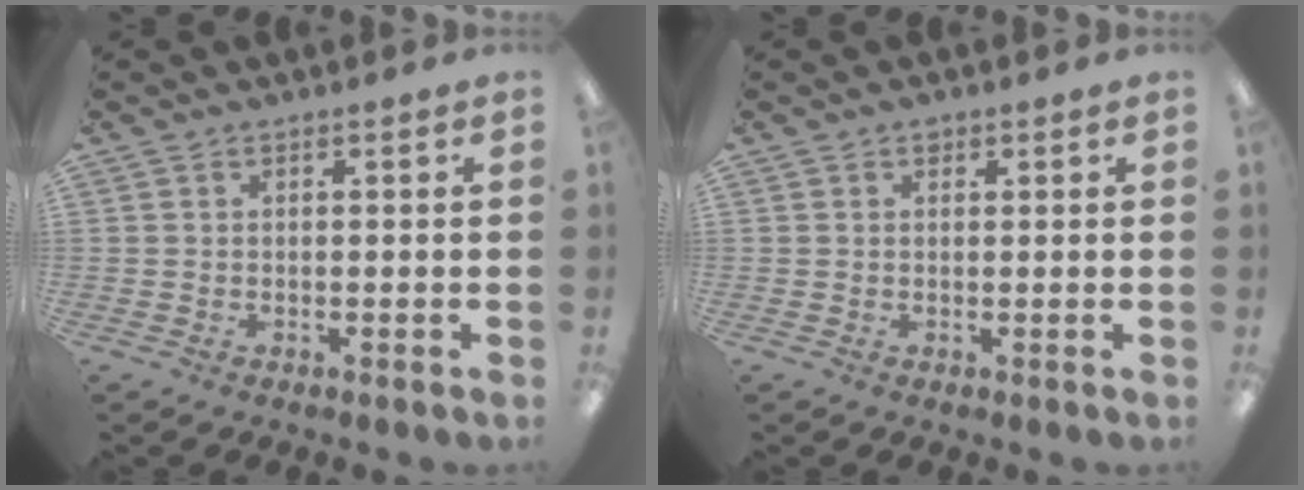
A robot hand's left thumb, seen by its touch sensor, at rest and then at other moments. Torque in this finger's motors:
{"motor_torque": [0.15, 0.03, 0.15, -0.25, 0.00]}